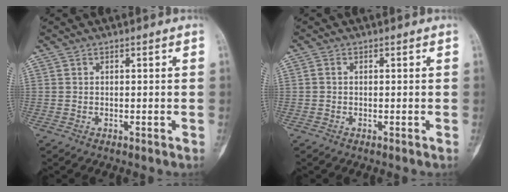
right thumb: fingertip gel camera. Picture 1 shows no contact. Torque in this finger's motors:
{"motor_torque": [-0.04, -0.04, 0.24, -0.13, 0.01]}